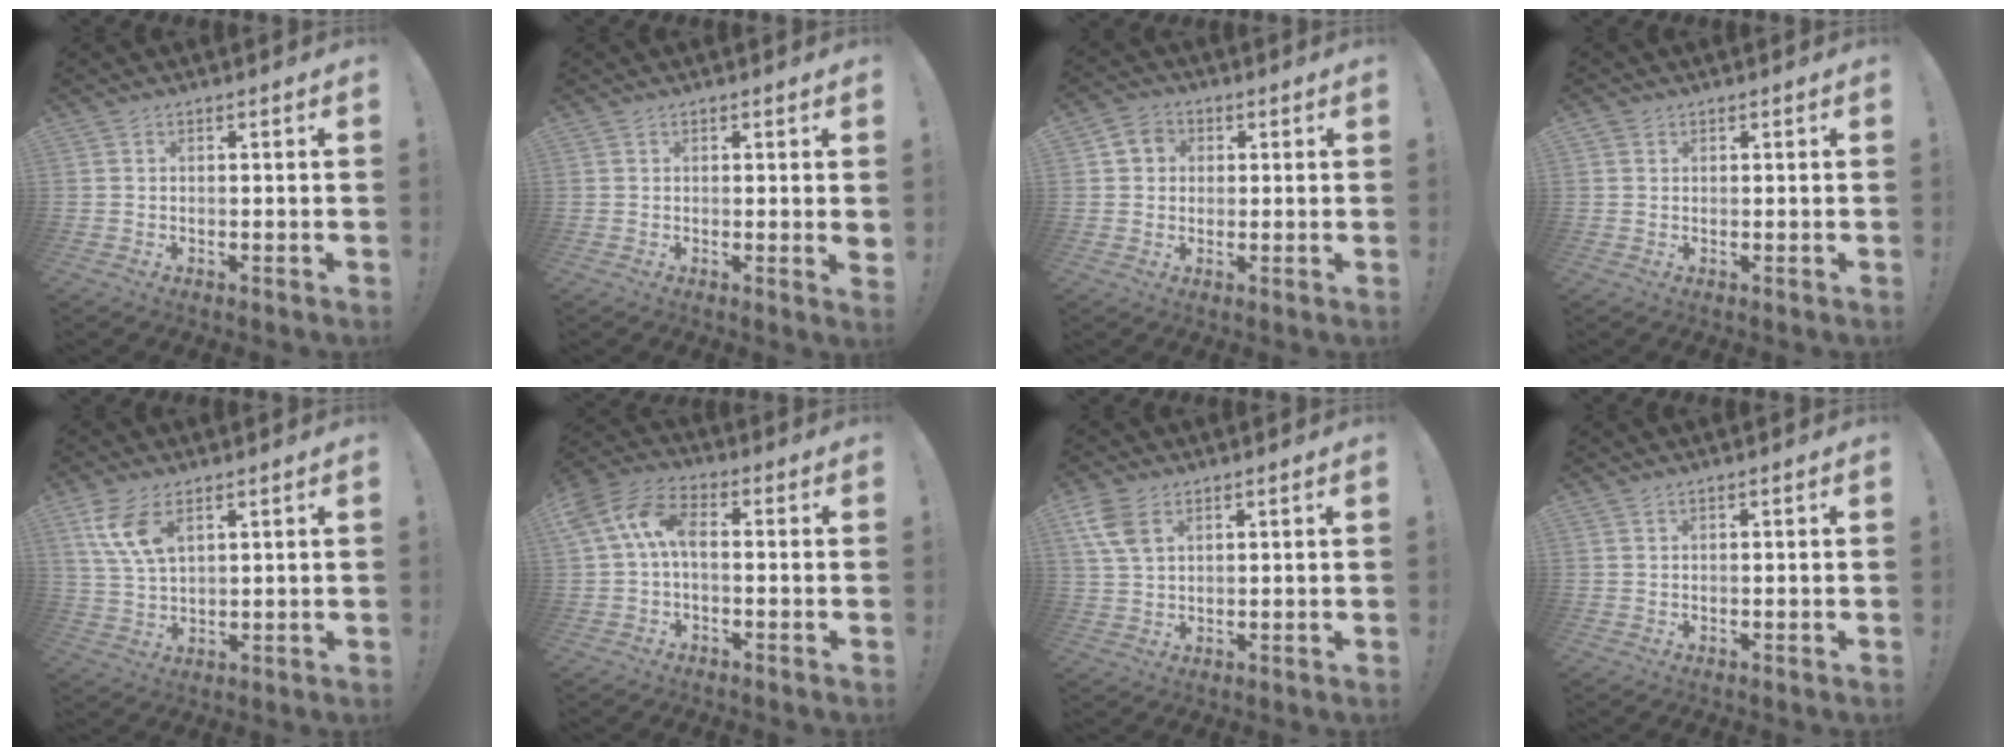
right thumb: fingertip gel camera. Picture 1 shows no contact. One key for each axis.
{"total": 1.7, "fx": 0.8, "fy": 0.0, "fz": 1.5, "tx": -0.005, "ty": -0.009, "tz": 0.009}
{"total": 5.1, "fx": 0.7, "fy": 4.7, "fz": 1.7, "tx": -0.035, "ty": 0.012, "tz": 0.017}
{"total": 0.9, "fx": 0.6, "fy": 0.6, "fz": 0.0, "tx": 0.006, "ty": -0.002, "tz": 0.011}
{"total": 9.8, "fx": 5.1, "fy": 4.7, "fz": 6.9, "tx": -0.128, "ty": -0.016, "tz": 0.097}
{"total": 10.7, "fx": 1.0, "fy": 5.7, "fz": 8.9, "tx": -0.193, "ty": 0.009, "tz": 0.022}
{"total": 7.7, "fx": 3.7, "fy": 4.6, "fz": 5.0, "tx": -0.090, "ty": -0.008, "tz": 0.074}
{"total": 0.5, "fx": 0.4, "fy": 0.1, "fz": 0.2, "tx": 0.001, "ty": -0.002, "tz": 0.008}